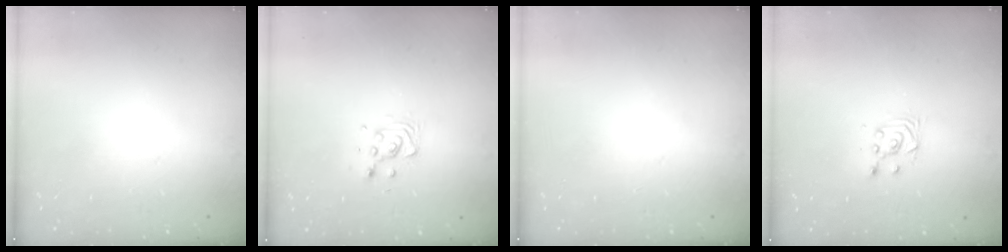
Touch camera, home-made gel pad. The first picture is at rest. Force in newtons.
{"total": 7.3, "press": 7.1, "slide": 2.0}
{"total": 0.0}
{"total": 4.1, "press": 4.0, "slide": 0.7}